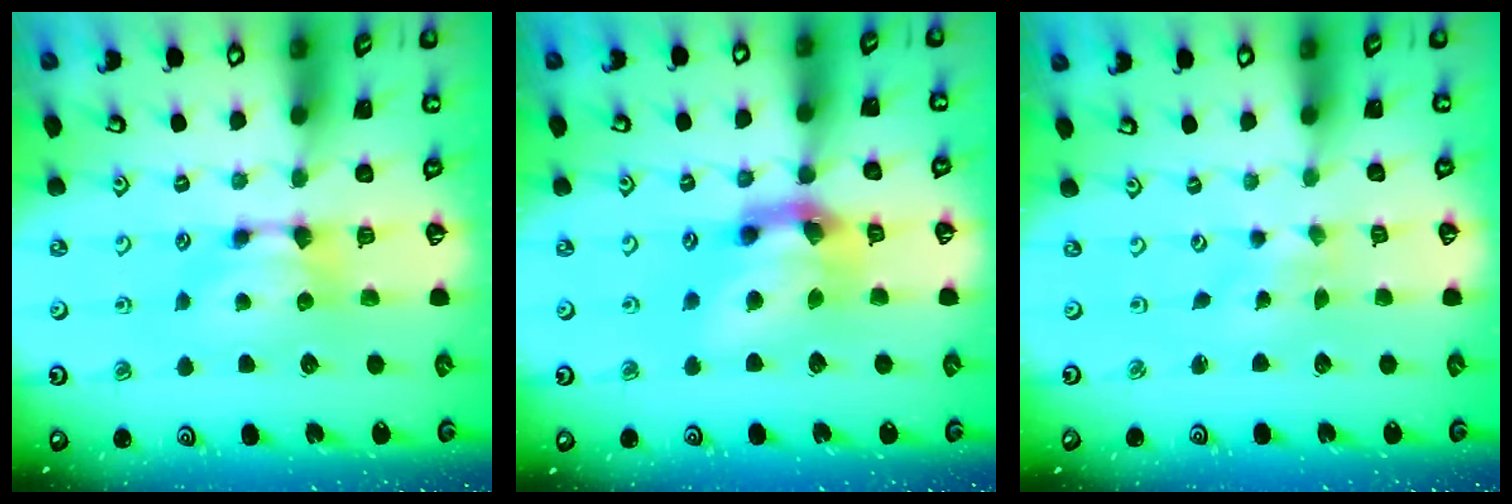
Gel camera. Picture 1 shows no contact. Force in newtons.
{"total": 7.5, "press": 7.0, "slide": 2.6}
{"total": 4.8, "press": 4.7, "slide": 0.8}